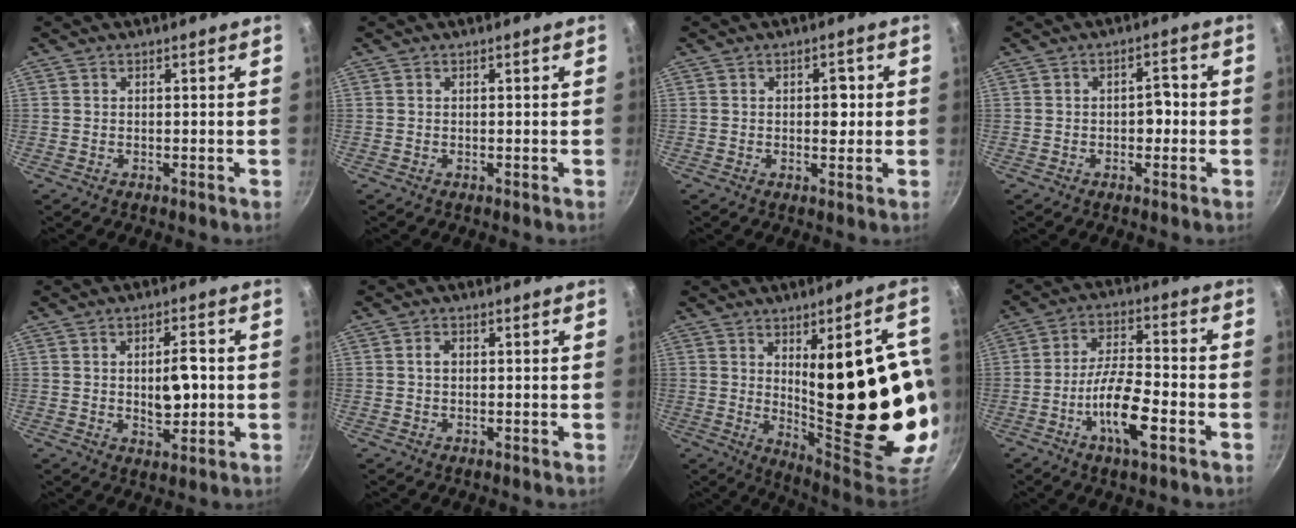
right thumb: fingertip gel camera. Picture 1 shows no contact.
{"total": 0.0}
{"total": 3.3, "force": [0.3, 2.1, 2.6], "torque": [-0.019, 0.002, 0.003]}
{"total": 3.3, "force": [-0.6, 2.0, 2.5], "torque": [-0.014, 0.015, -0.009]}
{"total": 7.0, "force": [-0.1, 3.5, 6.1], "torque": [-0.075, -0.001, 0.003]}
{"total": 1.6, "force": [0.2, 1.1, 1.1], "torque": [-0.019, 0.005, 0.002]}
{"total": 27.4, "force": [0.5, 8.9, 25.9], "torque": [-0.330, -0.028, 0.034]}
{"total": 11.3, "force": [-4.7, 3.5, 9.7], "torque": [-0.173, 0.028, -0.090]}